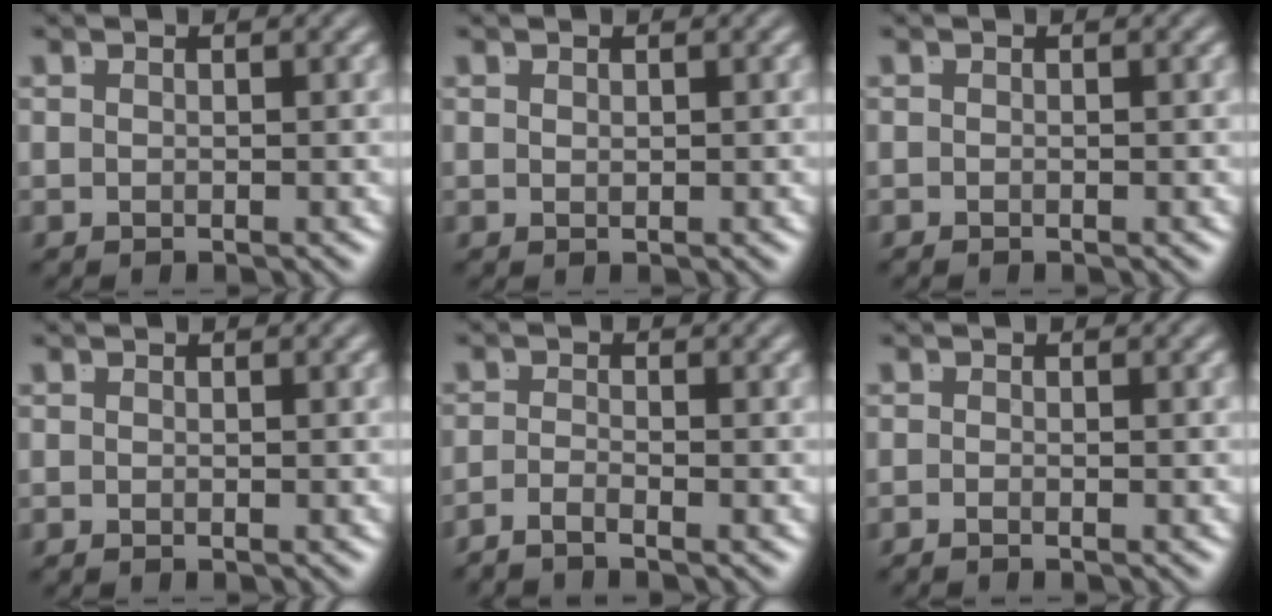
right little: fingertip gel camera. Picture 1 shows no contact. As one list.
[{"total": 0.7, "force": [0.2, -0.6, 0.2], "torque": [-0.001, -0.006, 0.009]}, {"total": 0.6, "force": [-0.3, -0.5, 0.0], "torque": [0.002, -0.005, -0.003]}, {"total": 0.0}, {"total": 2.2, "force": [-2.0, -0.7, 0.8], "torque": [-0.015, -0.012, -0.031]}, {"total": 1.0, "force": [-0.8, -0.6, 0.2], "torque": [0.001, -0.006, -0.013]}]